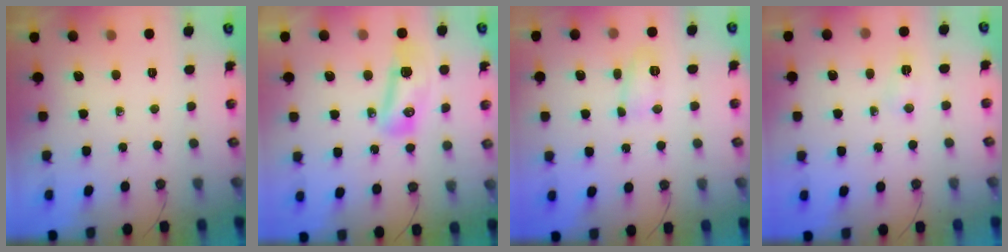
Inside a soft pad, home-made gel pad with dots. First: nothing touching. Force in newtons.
{"total": 9.9, "press": 9.9, "slide": 0.9}
{"total": 8.3, "press": 7.0, "slide": 4.4}
{"total": 2.9, "press": 2.9, "slide": 0.4}